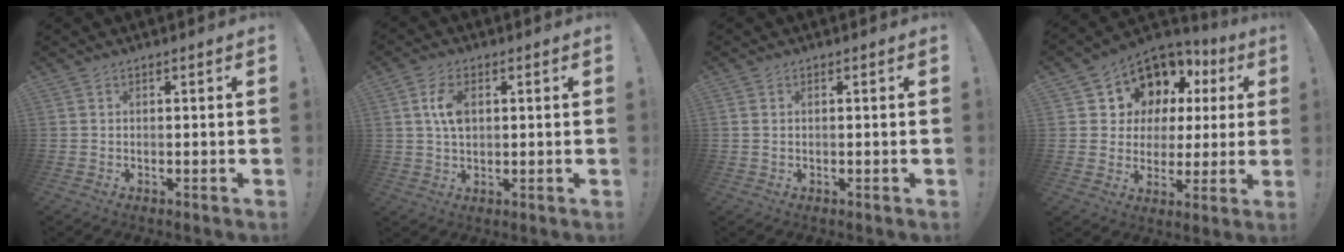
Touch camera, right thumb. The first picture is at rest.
{"total": 6.9, "force": [1.6, 4.2, 5.3], "torque": [-0.096, 0.002, 0.026]}
{"total": 0.6, "force": [0.3, 0.3, 0.4], "torque": [-0.017, 0.004, 0.008]}
{"total": 10.3, "force": [6.0, 7.9, 2.8], "torque": [-0.045, -0.059, 0.127]}